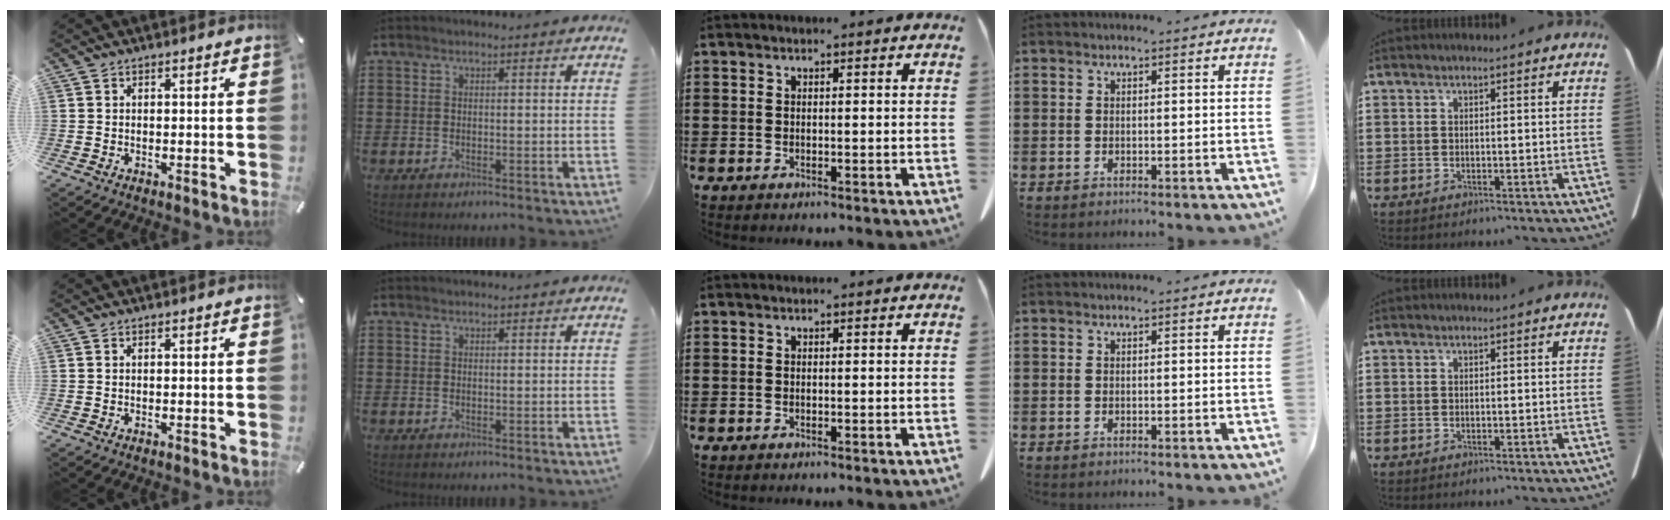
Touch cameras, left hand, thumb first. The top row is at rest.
{"index": {"total": 0.6, "force": [0.5, 0.3, 0.1], "torque": [-0.003, 0.002, 0.010]}}